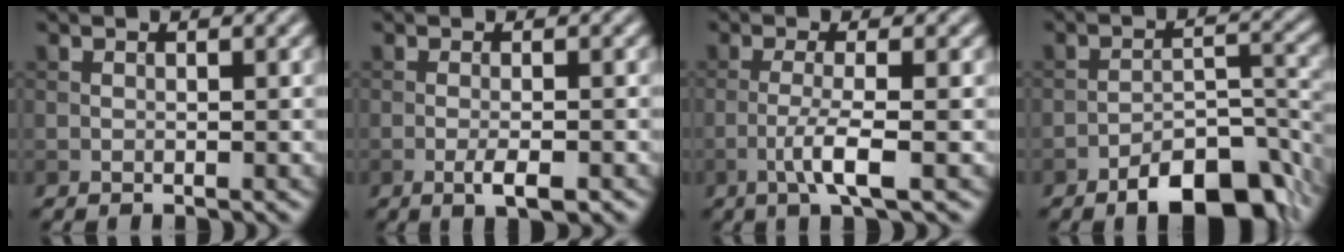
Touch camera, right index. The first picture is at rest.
{"total": 2.4, "force": [-1.1, 0.5, 2.1], "torque": [-0.037, -0.001, -0.020]}
{"total": 3.3, "force": [-1.2, 0.3, 3.1], "torque": [-0.060, 0.006, -0.031]}
{"total": 8.6, "force": [-5.9, 3.3, 5.4], "torque": [-0.075, 0.004, -0.100]}